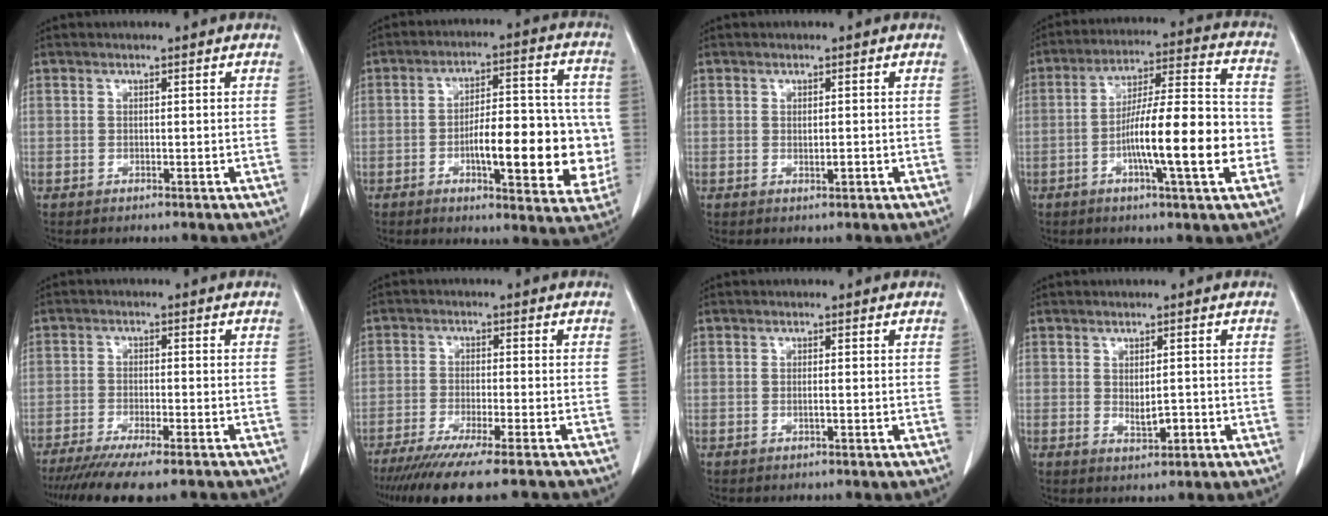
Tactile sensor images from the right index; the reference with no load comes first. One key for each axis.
{"total": 16.4, "fx": -3.2, "fy": 5.1, "fz": 15.2, "tx": -0.201, "ty": 0.023, "tz": -0.039}
{"total": 1.1, "fx": -0.3, "fy": 0.2, "fz": 1.0, "tx": -0.018, "ty": -0.003, "tz": -0.002}
{"total": 15.8, "fx": -3.9, "fy": 1.5, "fz": 15.2, "tx": -0.251, "ty": 0.009, "tz": -0.064}
{"total": 13.9, "fx": -11.4, "fy": 1.8, "fz": 7.7, "tx": -0.118, "ty": -0.026, "tz": -0.173}
{"total": 15.8, "fx": -13.1, "fy": 1.1, "fz": 8.8, "tx": -0.122, "ty": -0.044, "tz": -0.201}
{"total": 0.7, "fx": -0.2, "fy": 0.0, "fz": 0.6, "tx": -0.013, "ty": 0.001, "tz": -0.003}
{"total": 2.7, "fx": -0.5, "fy": 1.0, "fz": 2.4, "tx": -0.043, "ty": -0.004, "tz": -0.002}